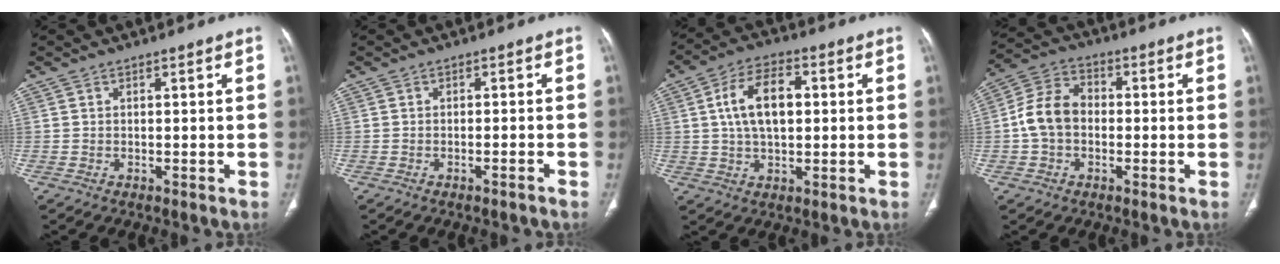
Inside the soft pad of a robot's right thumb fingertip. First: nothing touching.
{"total": 1.6, "force": [-1.2, -0.2, 1.0], "torque": [-0.023, 0.010, -0.013]}
{"total": 10.5, "force": [1.5, 5.8, 8.6], "torque": [-0.150, 0.012, 0.024]}
{"total": 8.9, "force": [-0.8, 6.6, 5.8], "torque": [-0.105, 0.030, -0.026]}